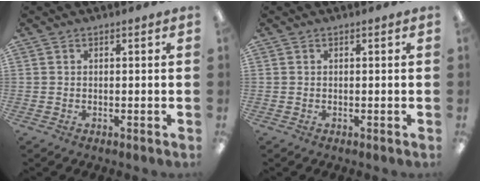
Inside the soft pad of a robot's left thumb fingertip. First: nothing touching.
{"total": 0.0}